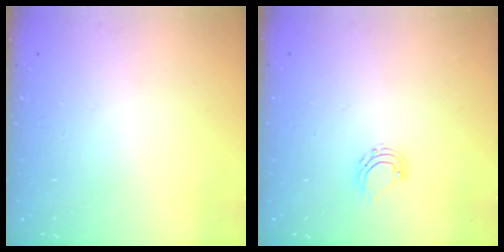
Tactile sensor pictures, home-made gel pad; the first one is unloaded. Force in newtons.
{"total": 6.8, "press": 6.8, "slide": 0.5}